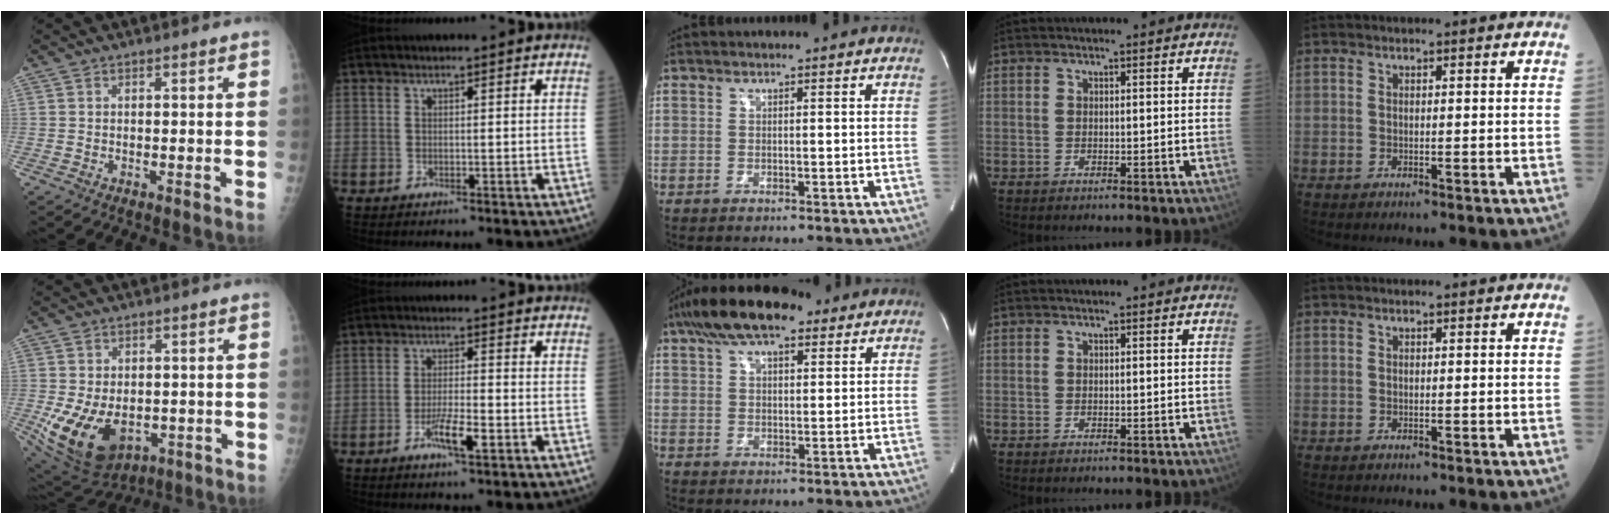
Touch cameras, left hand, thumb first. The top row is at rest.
{"thumb": {"total": 14.6, "force": [-3.7, 10.0, 10.0], "torque": [-0.177, -0.005, -0.034]}, "index": {"total": 4.7, "force": [-2.3, 0.7, 4.0], "torque": [-0.080, -0.006, -0.041]}, "middle": {"total": 12.8, "force": [8.7, 4.7, 8.2], "torque": [-0.157, 0.041, 0.149]}}